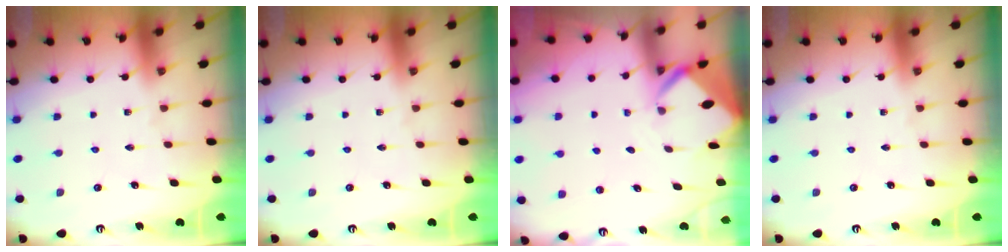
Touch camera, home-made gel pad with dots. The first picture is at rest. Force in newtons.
{"total": 0.0}
{"total": 2.9, "press": 2.9, "slide": 0.1}
{"total": 0.0}